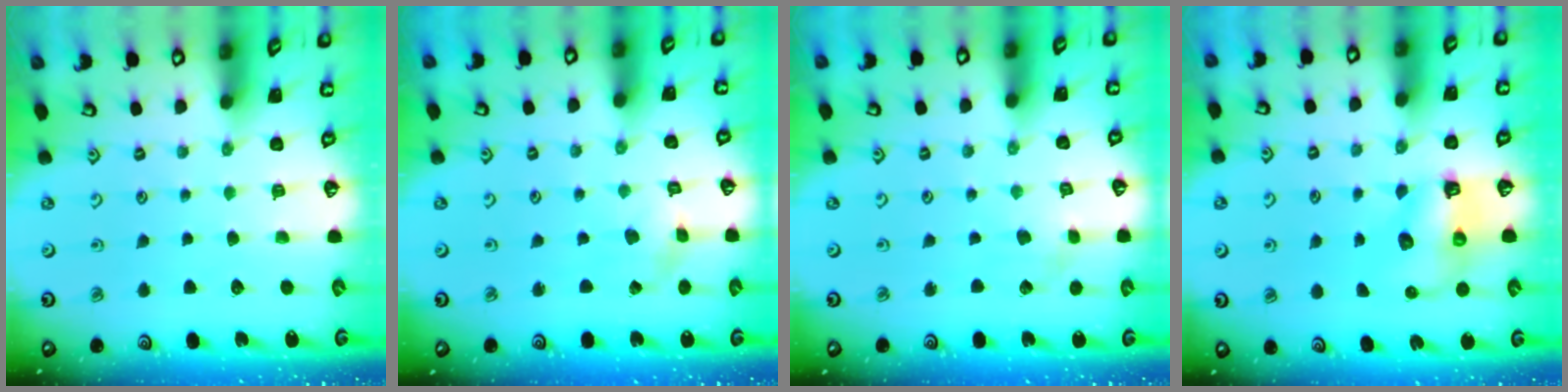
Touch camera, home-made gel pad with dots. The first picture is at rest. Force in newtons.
{"total": 1.3, "press": 1.3, "slide": 0.2}
{"total": 2.7, "press": 2.7, "slide": 0.4}
{"total": 7.8, "press": 7.7, "slide": 1.0}